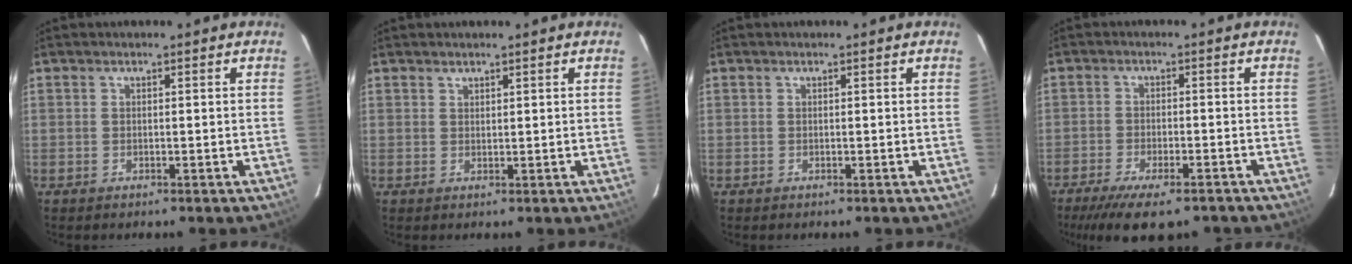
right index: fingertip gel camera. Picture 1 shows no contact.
{"total": 0.9, "force": [0.8, 0.4, 0.1], "torque": [-0.001, 0.002, 0.016]}
{"total": 0.0}
{"total": 14.5, "force": [-10.9, 4.5, 8.3], "torque": [-0.176, -0.037, -0.172]}